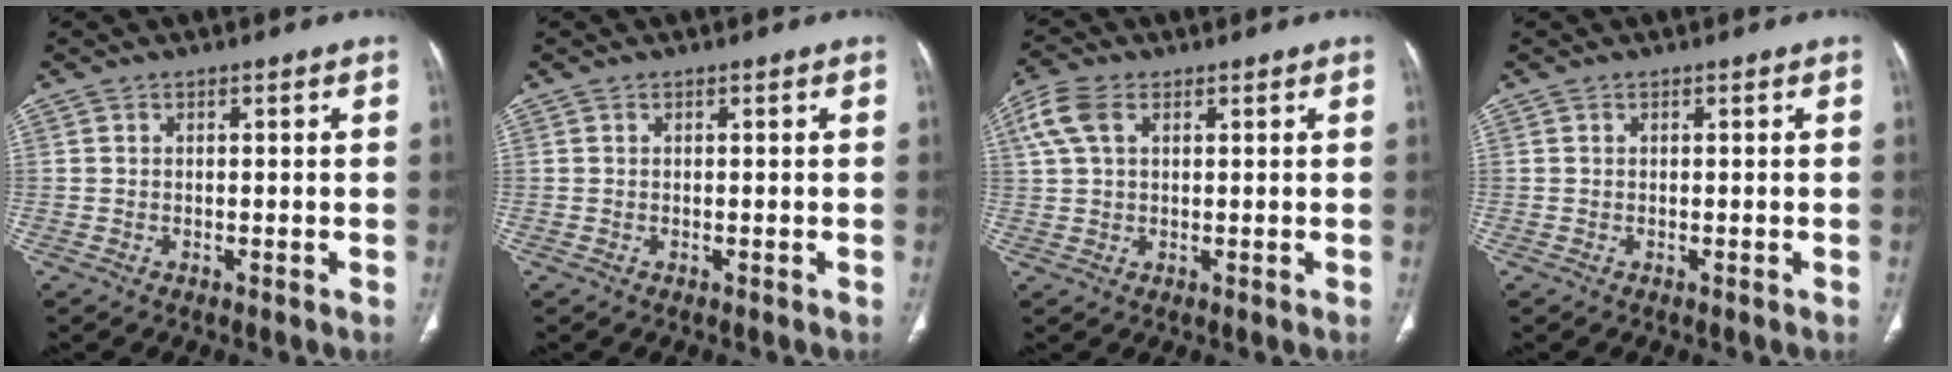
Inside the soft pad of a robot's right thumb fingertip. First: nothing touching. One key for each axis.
{"total": 0.0}
{"total": 5.9, "fx": 2.3, "fy": 3.4, "fz": 4.3, "tx": -0.110, "ty": 0.016, "tz": 0.048}
{"total": 0.0}